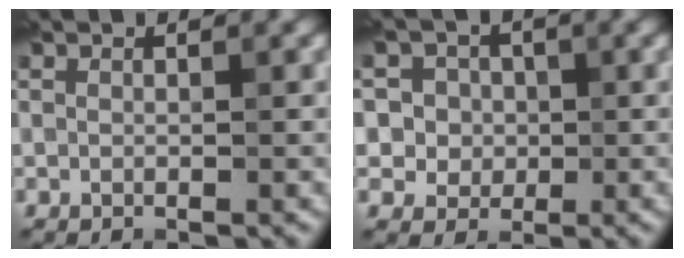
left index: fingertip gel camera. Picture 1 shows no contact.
{"total": 5.4, "force": [1.3, 4.9, 1.7], "torque": [-0.019, 0.017, 0.006]}